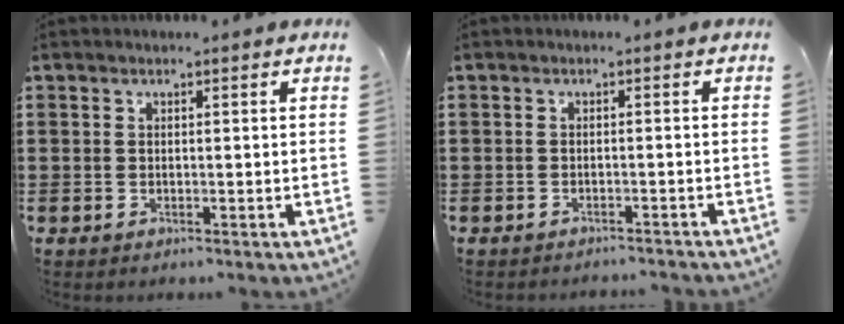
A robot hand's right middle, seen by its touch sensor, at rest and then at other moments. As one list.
[{"total": 1.1, "force": [-1.1, -0.1, 0.1], "torque": [-0.004, 0.000, -0.022]}]